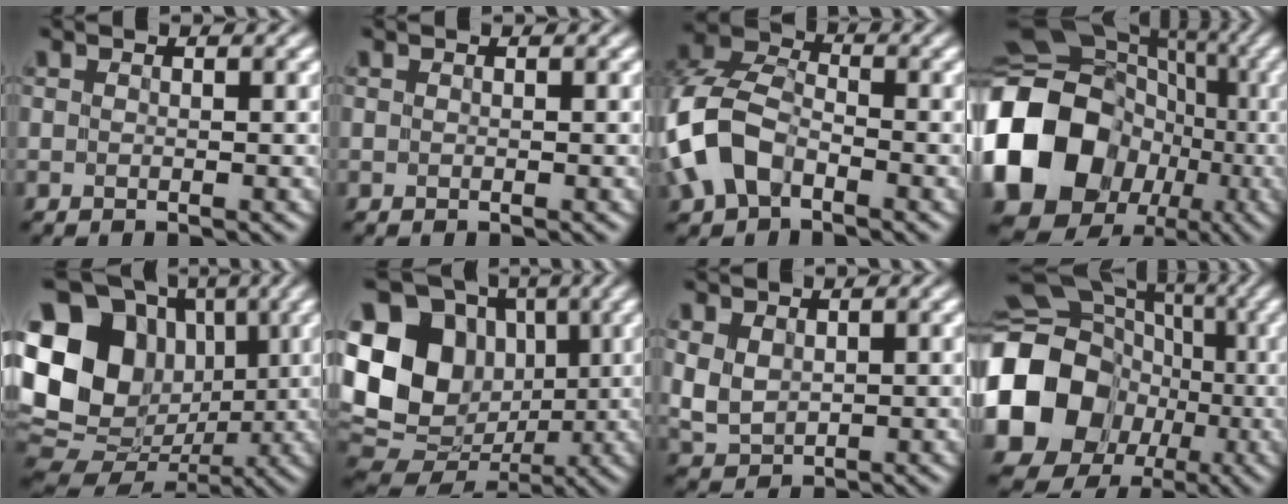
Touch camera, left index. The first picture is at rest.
{"total": 0.0}
{"total": 7.3, "force": [-2.6, 4.8, 4.8], "torque": [-0.113, 0.011, -0.063]}
{"total": 17.1, "force": [-3.4, 14.4, 8.5], "torque": [-0.198, -0.003, -0.073]}
{"total": 20.4, "force": [3.0, 17.1, 10.8], "torque": [-0.235, 0.036, 0.040]}
{"total": 16.1, "force": [1.8, 13.2, 9.0], "torque": [-0.202, 0.010, 0.034]}
{"total": 3.0, "force": [1.0, 2.2, 1.8], "torque": [-0.050, -0.003, 0.025]}
{"total": 15.9, "force": [-2.5, 14.0, 7.1], "torque": [-0.170, -0.021, -0.064]}